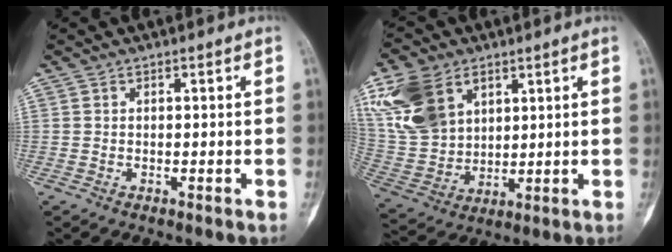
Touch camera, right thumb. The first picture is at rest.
{"total": 15.4, "force": [6.9, 10.4, 8.9], "torque": [-0.173, -0.011, 0.152]}